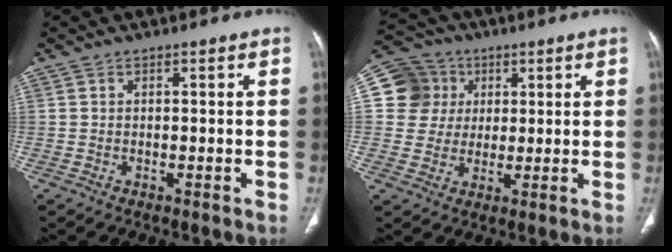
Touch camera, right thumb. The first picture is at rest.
{"total": 10.4, "force": [2.3, 10.0, 1.8], "torque": [-0.004, 0.010, 0.038]}